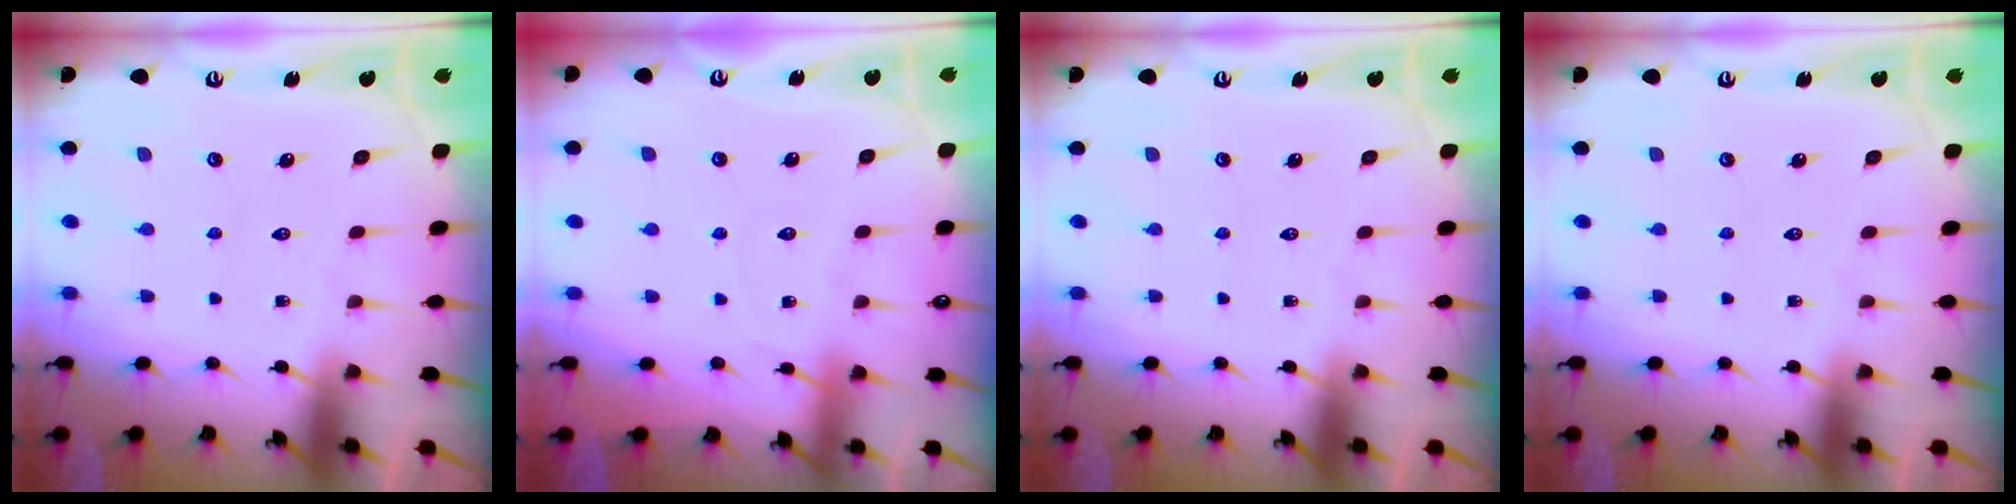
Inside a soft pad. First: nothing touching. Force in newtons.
{"total": 2.7, "press": 2.6, "slide": 0.4}
{"total": 0.0}
{"total": 0.0}